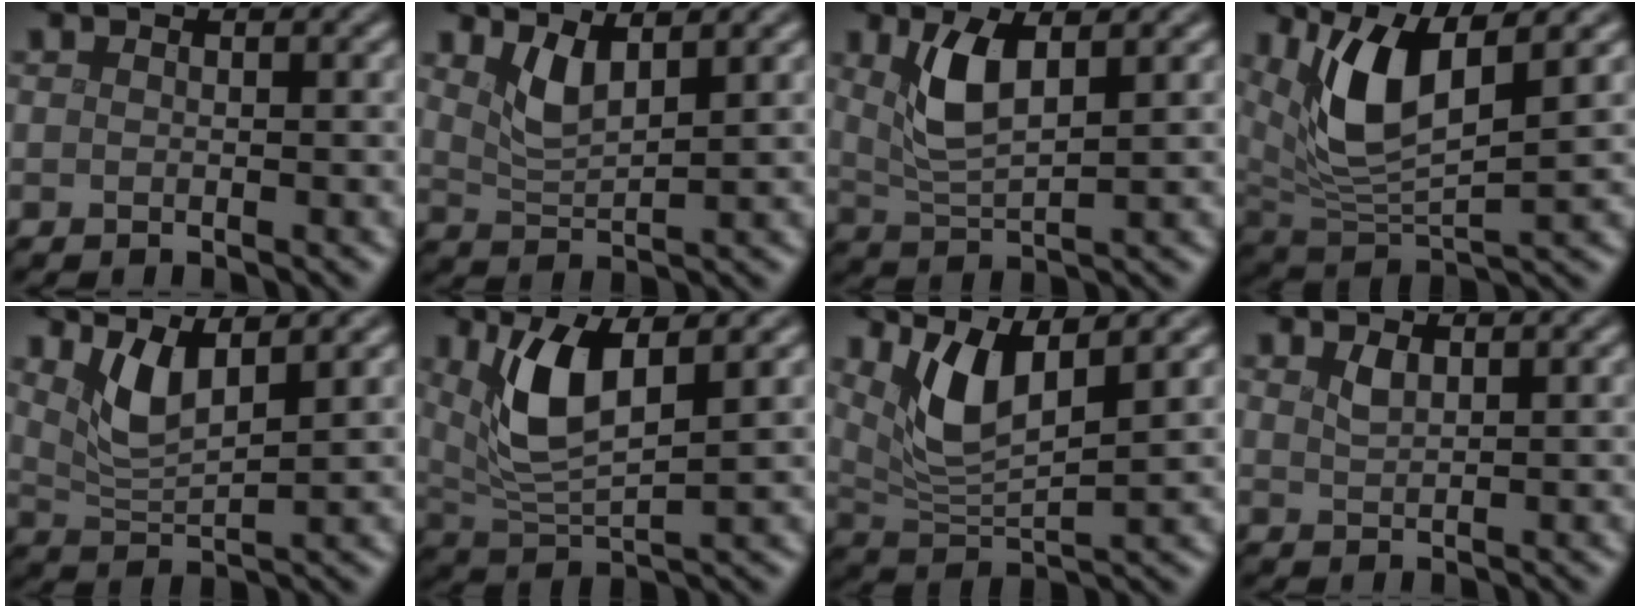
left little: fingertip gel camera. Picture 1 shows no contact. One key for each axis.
{"total": 2.9, "fx": 1.9, "fy": 0.7, "fz": 2.0, "tx": -0.044, "ty": -0.011, "tz": 0.042}
{"total": 4.2, "fx": 1.7, "fy": 1.4, "fz": 3.6, "tx": -0.081, "ty": -0.004, "tz": 0.036}
{"total": 7.3, "fx": 3.1, "fy": 2.6, "fz": 6.1, "tx": -0.130, "ty": -0.010, "tz": 0.058}
{"total": 3.6, "fx": 2.2, "fy": 0.9, "fz": 2.7, "tx": -0.062, "ty": -0.008, "tz": 0.048}
{"total": 5.8, "fx": 2.1, "fy": 2.1, "fz": 5.0, "tx": -0.110, "ty": -0.003, "tz": 0.047}
{"total": 5.1, "fx": 2.6, "fy": 1.4, "fz": 4.1, "tx": -0.088, "ty": -0.007, "tz": 0.056}
{"total": 1.3, "fx": 0.9, "fy": 0.4, "fz": 0.8, "tx": -0.020, "ty": -0.001, "tz": 0.020}